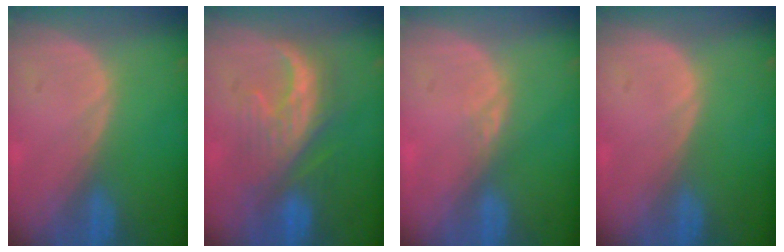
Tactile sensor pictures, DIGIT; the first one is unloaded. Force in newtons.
{"total": 8.5, "press": 8.3, "slide": 1.6}
{"total": 1.5, "press": 1.3, "slide": 0.8}
{"total": 0.0}